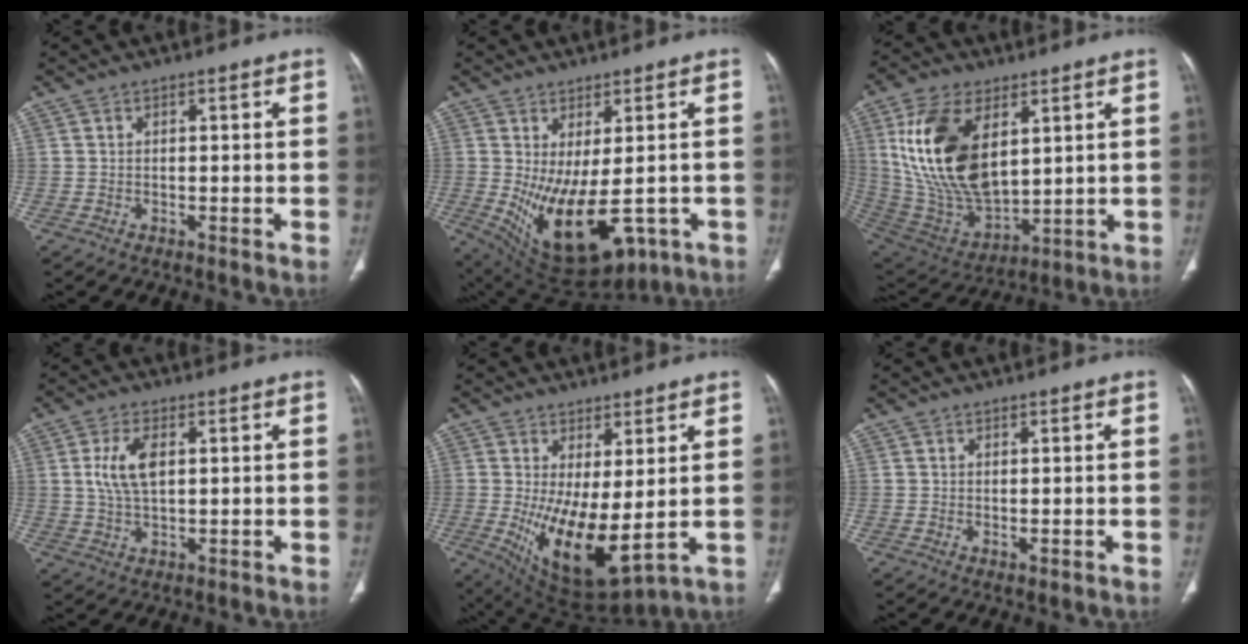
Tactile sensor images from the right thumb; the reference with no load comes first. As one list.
[{"total": 16.8, "force": [-4.2, 7.9, 14.2], "torque": [-0.233, -0.019, -0.032]}, {"total": 22.3, "force": [6.4, 12.2, 17.5], "torque": [-0.325, -0.031, 0.132]}, {"total": 7.2, "force": [1.5, 3.7, 6.0], "torque": [-0.125, -0.001, 0.031]}, {"total": 13.0, "force": [-0.2, 5.0, 11.9], "torque": [-0.207, -0.032, 0.019]}, {"total": 1.2, "force": [-0.2, 0.4, 1.1], "torque": [-0.025, -0.006, 0.000]}]